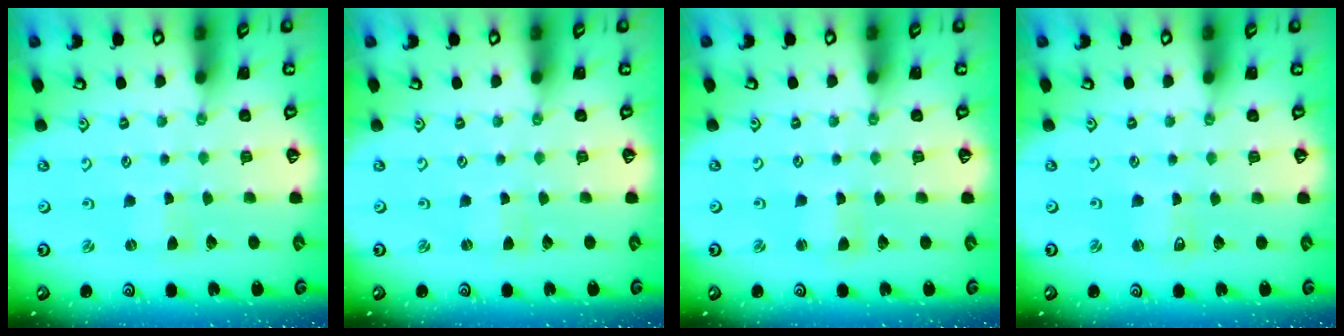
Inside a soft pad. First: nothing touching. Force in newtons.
{"total": 0.7, "press": 0.7, "slide": 0.0}
{"total": 1.2, "press": 1.1, "slide": 0.3}
{"total": 0.6, "press": 0.6, "slide": 0.1}